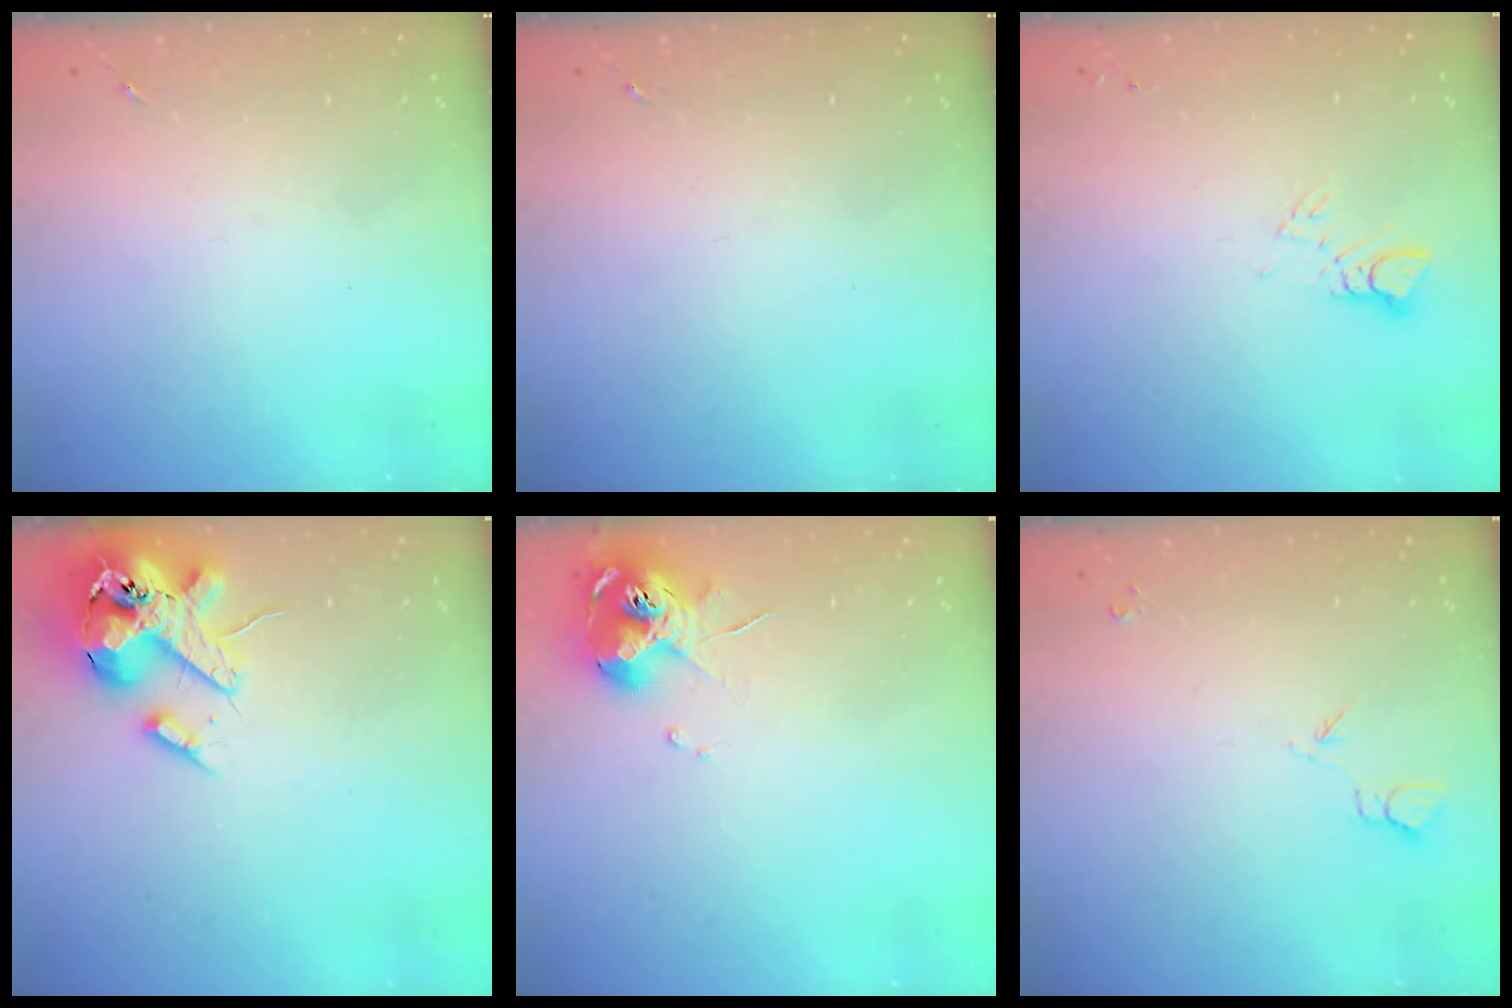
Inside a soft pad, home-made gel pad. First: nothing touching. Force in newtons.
{"total": 0.0}
{"total": 2.9, "press": 2.9, "slide": 0.2}
{"total": 16.9, "press": 16.7, "slide": 2.8}
{"total": 10.5, "press": 10.4, "slide": 1.3}
{"total": 3.9, "press": 3.9, "slide": 0.7}